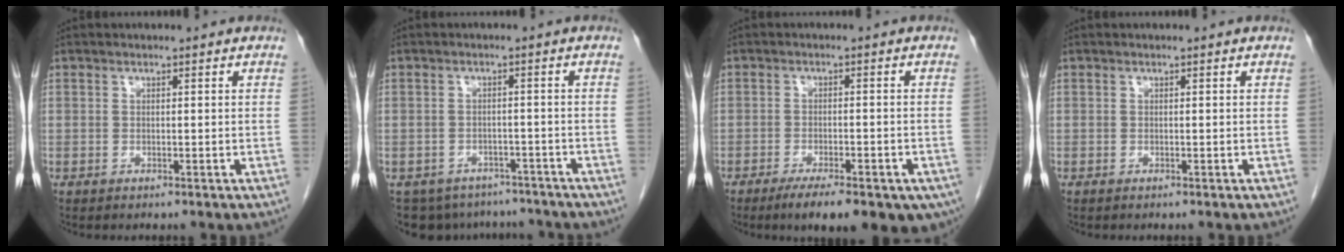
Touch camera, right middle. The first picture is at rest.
{"total": 10.1, "force": [-8.8, 4.9, 1.5], "torque": [-0.022, 0.009, -0.102]}
{"total": 14.2, "force": [-9.2, 4.3, 9.8], "torque": [-0.100, -0.011, -0.122]}
{"total": 0.0}